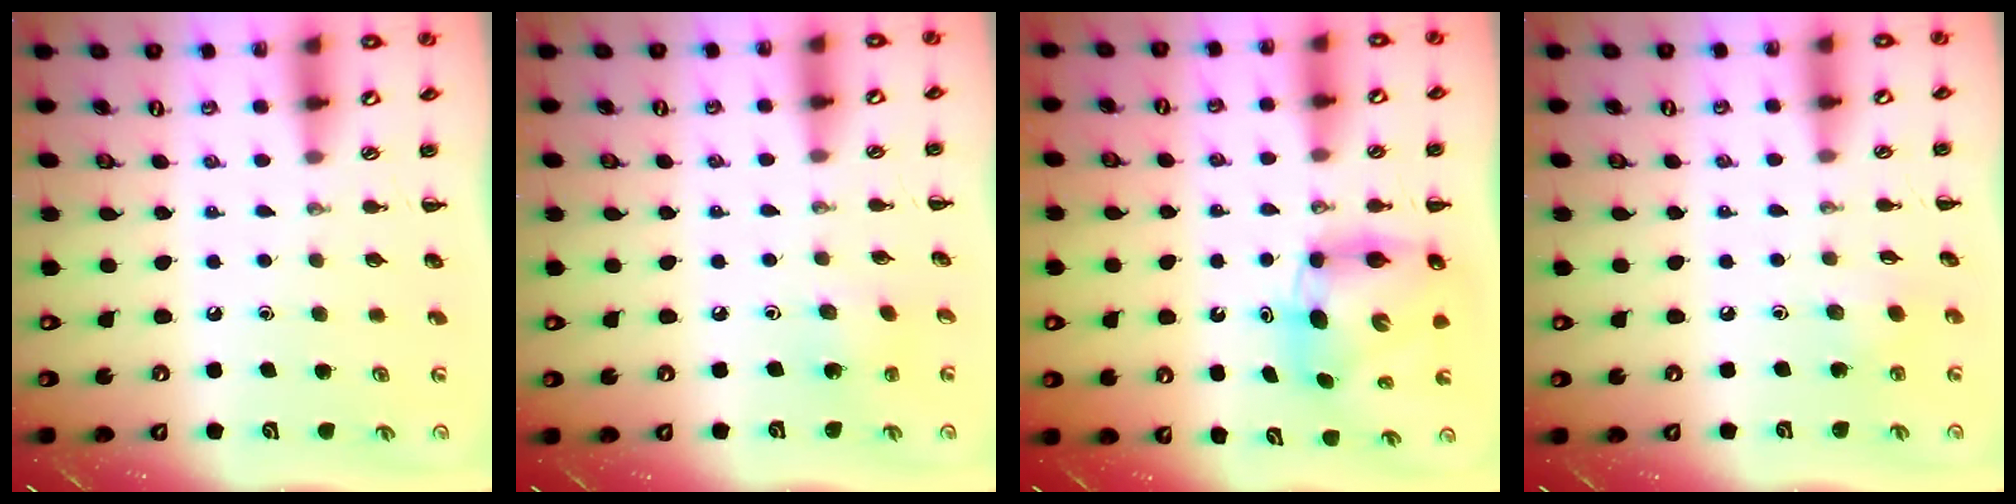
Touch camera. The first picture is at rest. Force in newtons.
{"total": 1.7, "press": 1.5, "slide": 0.6}
{"total": 7.7, "press": 7.3, "slide": 2.3}
{"total": 2.9, "press": 2.8, "slide": 0.6}